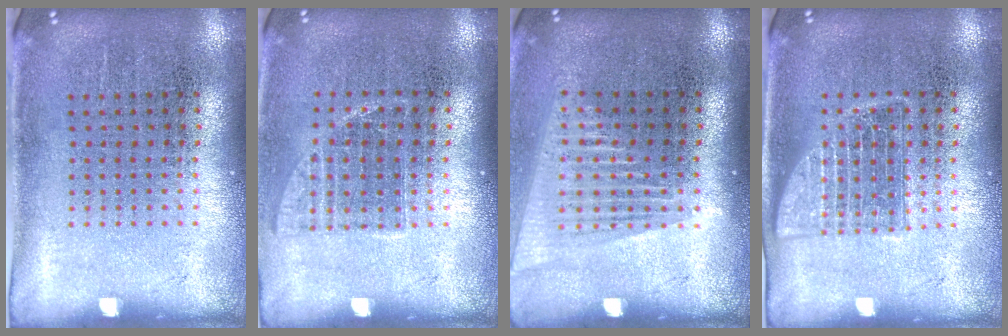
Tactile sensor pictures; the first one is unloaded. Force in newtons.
{"total": 0.9, "press": 0.8, "slide": 0.4}
{"total": 1.6, "press": 1.4, "slide": 0.8}
{"total": 1.3, "press": 1.3, "slide": 0.3}